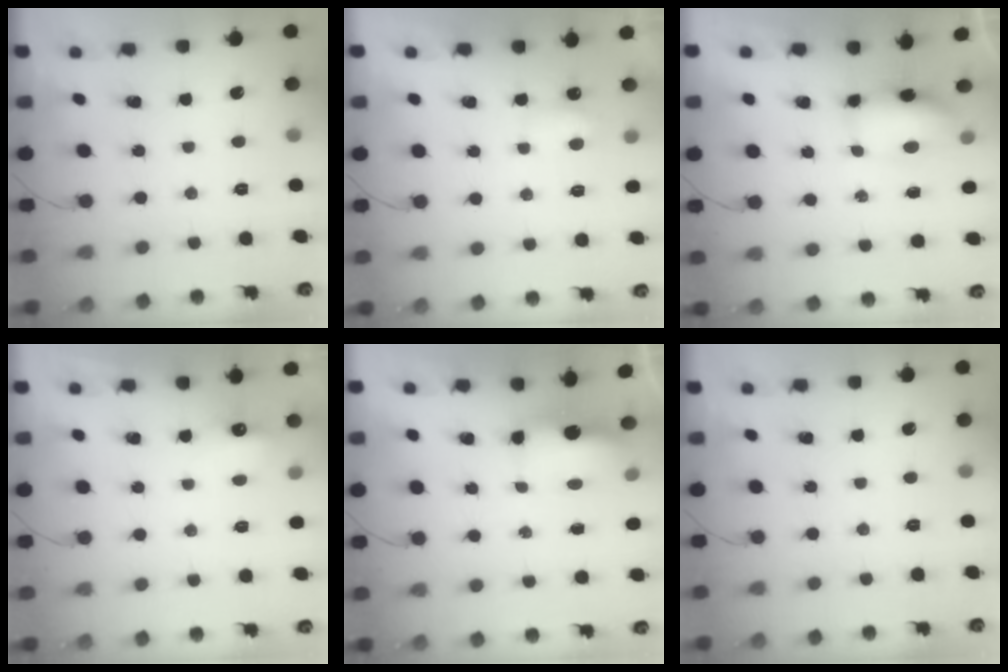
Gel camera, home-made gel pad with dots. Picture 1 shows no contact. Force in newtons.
{"total": 3.7, "press": 3.5, "slide": 1.1}
{"total": 6.6, "press": 6.6, "slide": 0.4}
{"total": 5.4, "press": 5.3, "slide": 1.0}
{"total": 7.6, "press": 7.5, "slide": 0.8}
{"total": 0.0}